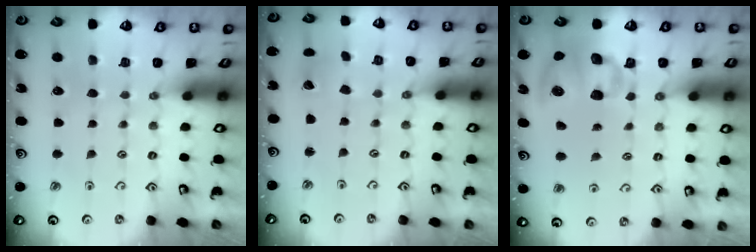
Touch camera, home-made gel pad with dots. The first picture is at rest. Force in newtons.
{"total": 2.7, "press": 2.7, "slide": 0.3}
{"total": 13.9, "press": 13.8, "slide": 1.9}